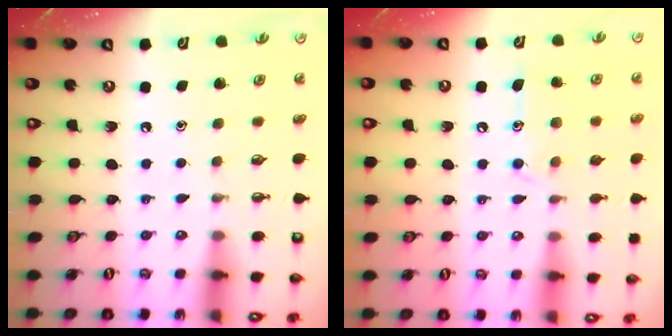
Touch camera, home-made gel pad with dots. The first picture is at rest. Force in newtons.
{"total": 11.4, "press": 11.4, "slide": 0.8}